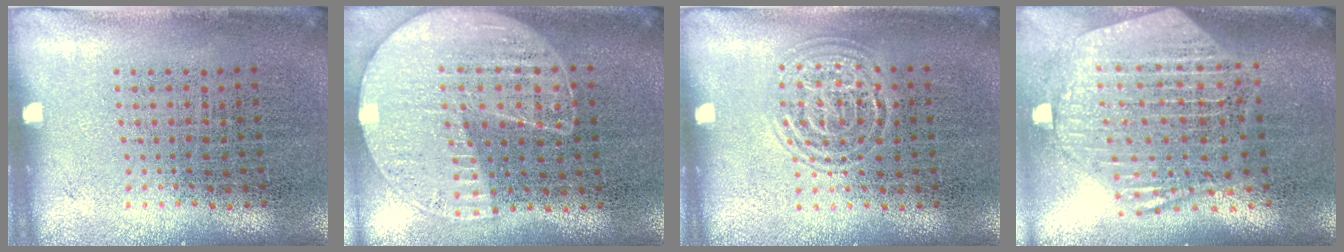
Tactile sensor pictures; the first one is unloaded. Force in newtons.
{"total": 1.2, "press": 1.1, "slide": 0.2}
{"total": 1.3, "press": 1.3, "slide": 0.2}
{"total": 2.7, "press": 2.3, "slide": 1.5}